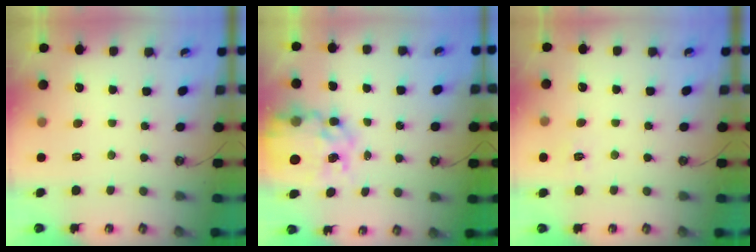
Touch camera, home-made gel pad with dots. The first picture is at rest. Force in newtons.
{"total": 13.8, "press": 13.7, "slide": 1.1}
{"total": 5.3, "press": 5.3, "slide": 0.6}